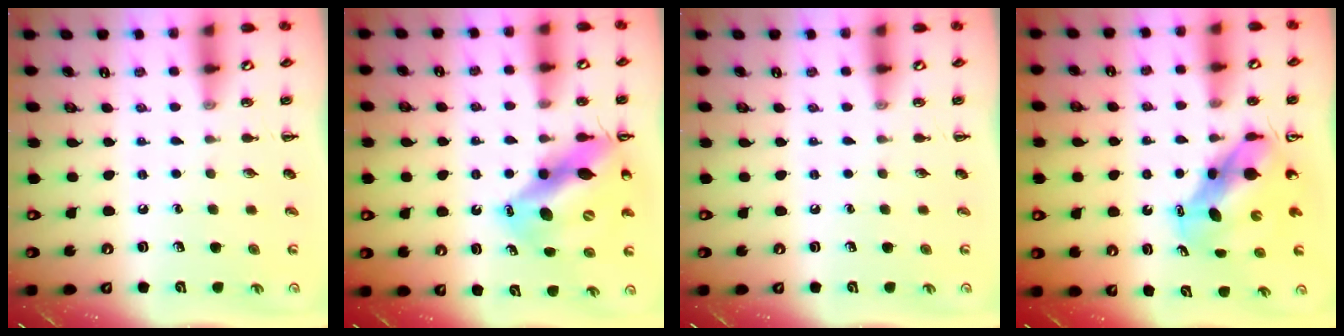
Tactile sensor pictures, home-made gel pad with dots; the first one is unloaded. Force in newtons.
{"total": 15.0, "press": 14.3, "slide": 4.3}
{"total": 0.0}
{"total": 6.8, "press": 6.6, "slide": 1.7}